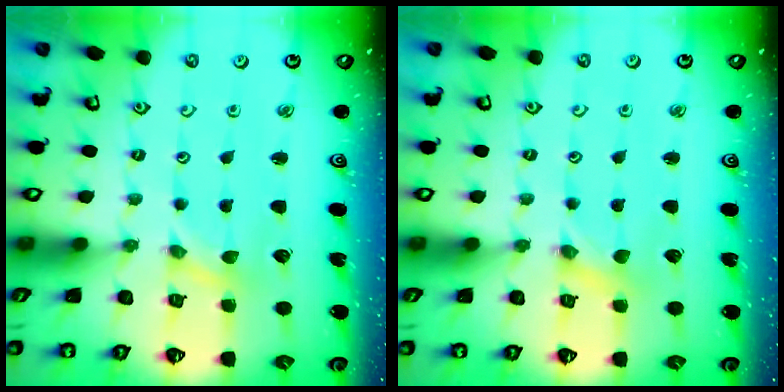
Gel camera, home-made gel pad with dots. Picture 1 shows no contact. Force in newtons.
{"total": 0.0}